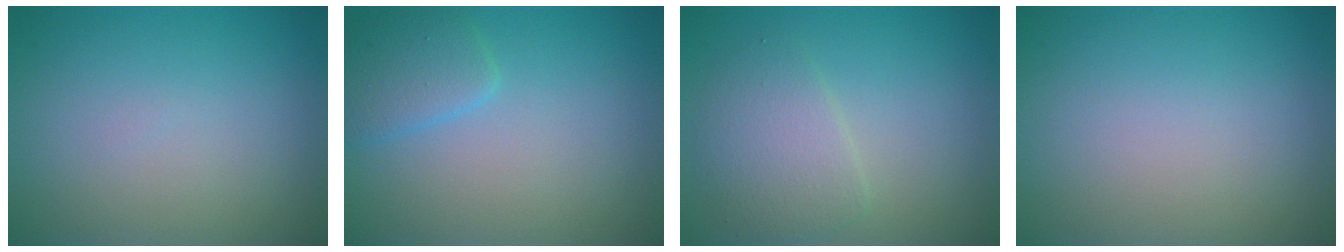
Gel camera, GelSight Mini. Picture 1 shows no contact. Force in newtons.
{"total": 2.3, "press": 2.3, "slide": 0.1}
{"total": 3.4, "press": 3.4, "slide": 0.1}
{"total": 0.0}